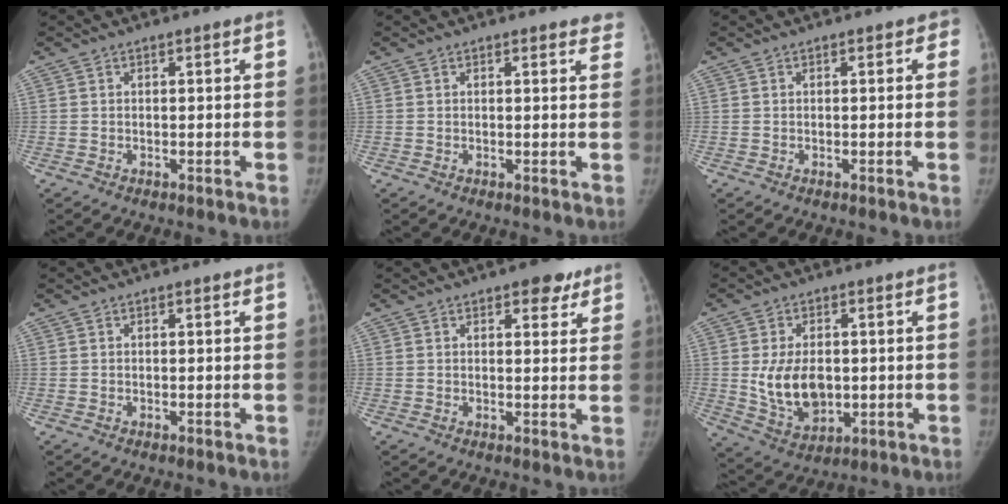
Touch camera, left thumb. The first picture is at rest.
{"total": 3.1, "force": [2.8, 1.1, 0.9], "torque": [0.016, -0.010, 0.014]}
{"total": 1.0, "force": [0.3, 0.7, 0.6], "torque": [0.015, 0.005, -0.003]}
{"total": 0.0}
{"total": 5.0, "force": [3.2, 2.5, 3.0], "torque": [-0.013, -0.012, 0.037]}
{"total": 10.8, "force": [0.0, 7.3, 8.0], "torque": [-0.116, -0.011, 0.016]}